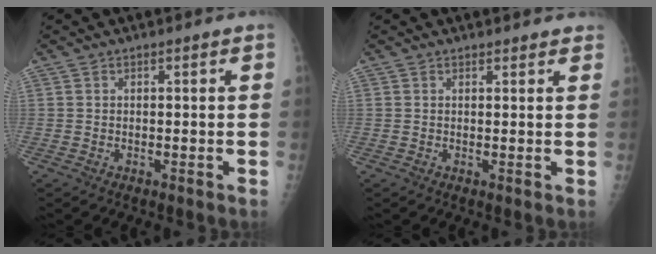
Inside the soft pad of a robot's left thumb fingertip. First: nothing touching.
{"total": 2.4, "force": [2.3, 0.7, 0.5], "torque": [0.005, -0.008, 0.019]}